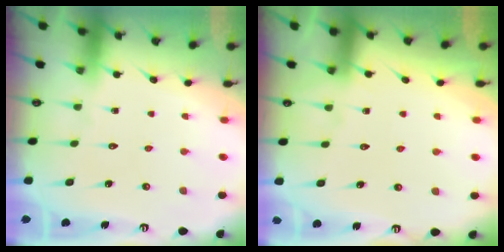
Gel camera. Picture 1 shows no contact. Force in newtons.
{"total": 3.5, "press": 3.5, "slide": 0.6}